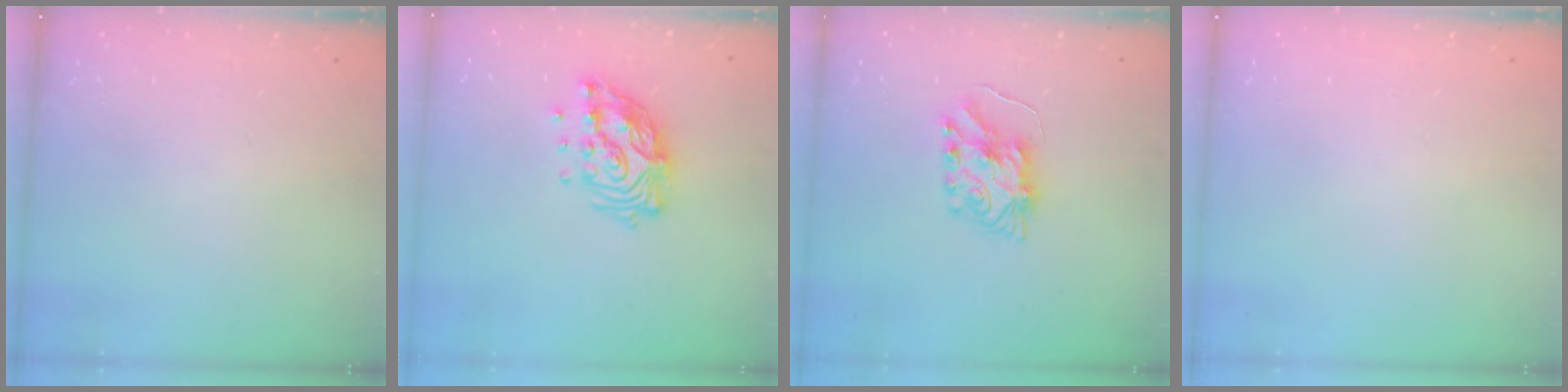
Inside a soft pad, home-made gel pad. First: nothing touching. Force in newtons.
{"total": 13.6, "press": 13.5, "slide": 1.5}
{"total": 8.1, "press": 8.1, "slide": 0.6}
{"total": 0.0}